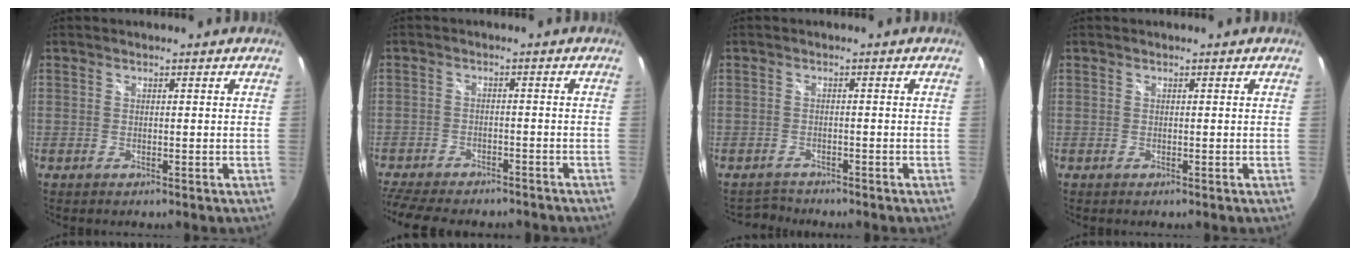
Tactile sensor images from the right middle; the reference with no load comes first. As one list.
[{"total": 11.8, "force": [-9.9, 4.5, 4.5], "torque": [-0.123, -0.007, -0.156]}, {"total": 2.4, "force": [-2.3, 0.7, -0.3], "torque": [-0.002, 0.000, -0.044]}, {"total": 0.0}]